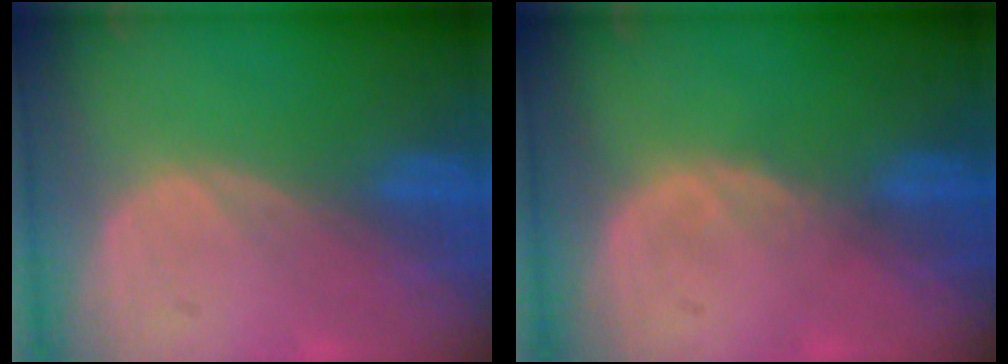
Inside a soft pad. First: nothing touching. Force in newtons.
{"total": 0.9, "press": 0.9, "slide": 0.2}